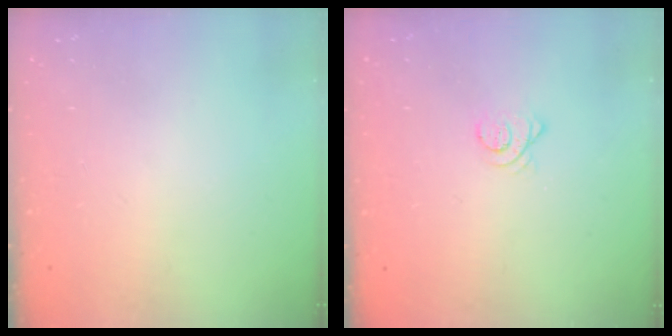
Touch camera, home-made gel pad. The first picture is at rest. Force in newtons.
{"total": 3.2, "press": 3.2, "slide": 0.5}